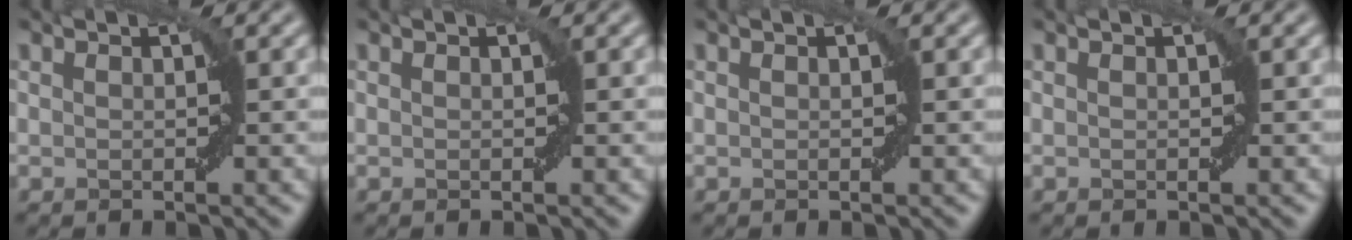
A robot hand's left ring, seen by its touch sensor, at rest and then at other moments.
{"total": 0.0}
{"total": 0.0}
{"total": 0.0}